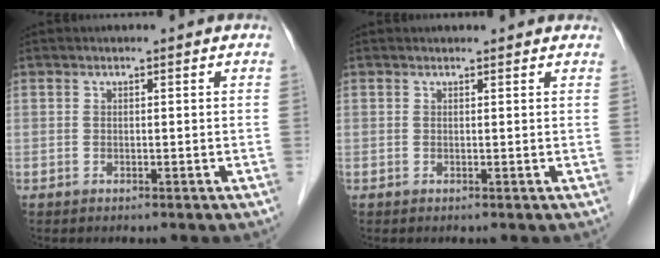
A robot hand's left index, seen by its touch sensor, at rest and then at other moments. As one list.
[{"total": 3.0, "force": [2.7, 1.1, 0.7], "torque": [-0.007, 0.018, 0.022]}]